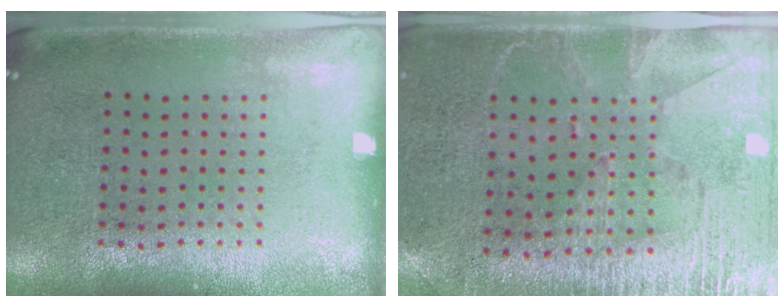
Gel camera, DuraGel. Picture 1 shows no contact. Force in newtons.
{"total": 2.9, "press": 2.5, "slide": 1.4}